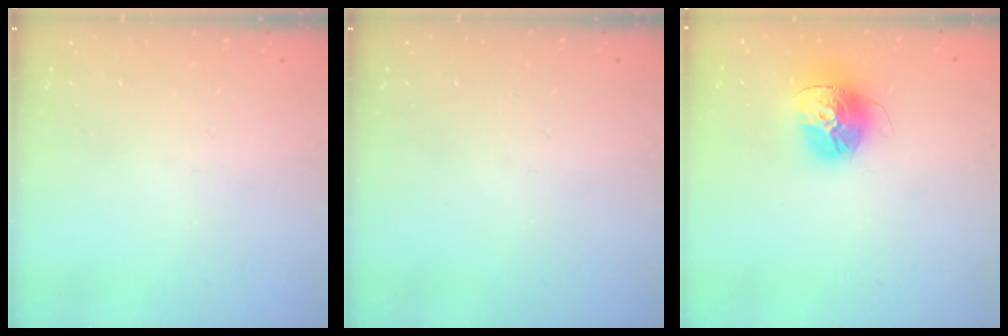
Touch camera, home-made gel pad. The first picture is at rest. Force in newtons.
{"total": 0.0}
{"total": 15.3, "press": 15.2, "slide": 1.4}